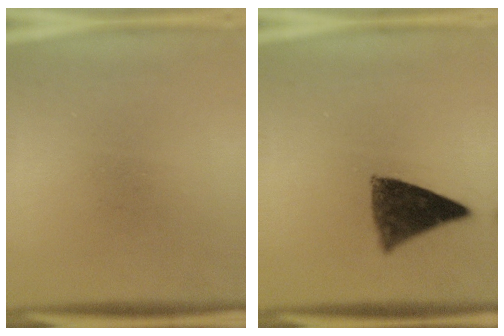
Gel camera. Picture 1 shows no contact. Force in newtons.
{"total": 9.3}